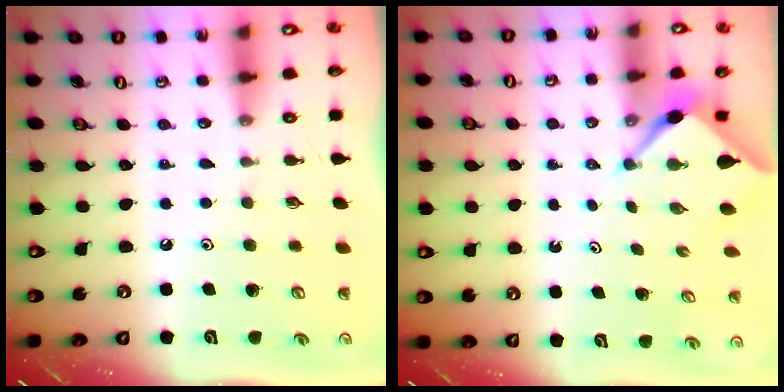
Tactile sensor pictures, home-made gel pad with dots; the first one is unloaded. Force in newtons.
{"total": 2.2, "press": 2.2, "slide": 0.3}